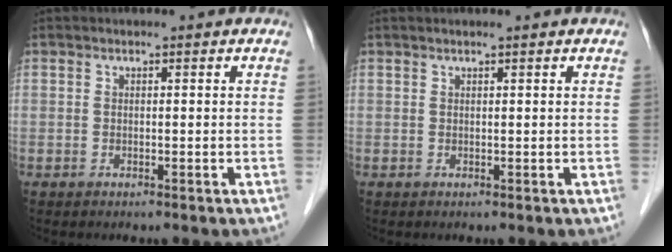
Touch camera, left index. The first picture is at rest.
{"total": 1.3, "force": [1.1, 0.0, 0.8], "torque": [-0.011, 0.014, 0.020]}